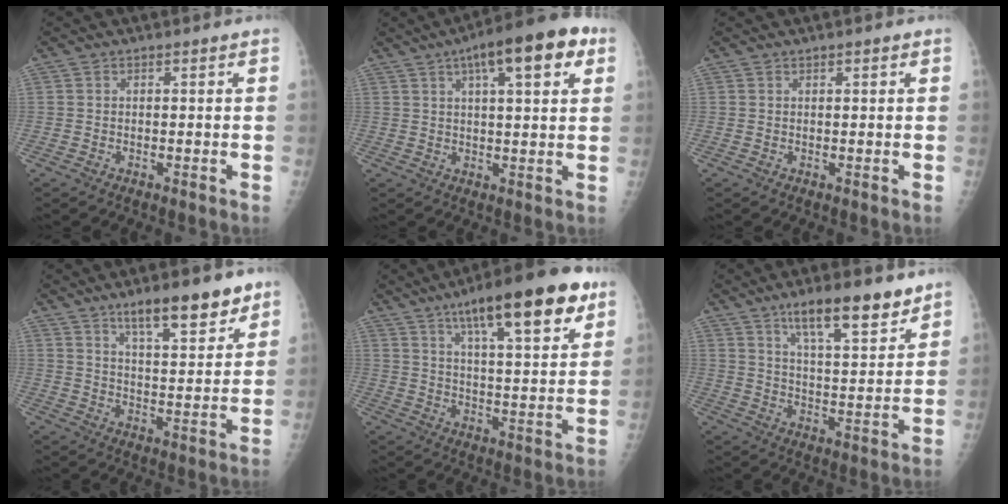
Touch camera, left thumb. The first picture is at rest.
{"total": 14.2, "force": [6.6, 4.3, 11.8], "torque": [-0.149, 0.006, 0.087]}
{"total": 0.6, "force": [0.4, 0.2, 0.4], "torque": [-0.004, 0.000, 0.005]}
{"total": 12.4, "force": [8.5, 3.6, 8.3], "torque": [-0.096, -0.048, 0.133]}
{"total": 19.9, "force": [11.4, 5.2, 15.5], "torque": [-0.207, -0.034, 0.173]}
{"total": 13.4, "force": [9.2, 3.5, 9.1], "torque": [-0.119, -0.052, 0.151]}